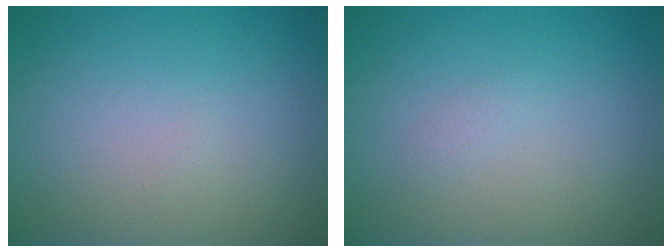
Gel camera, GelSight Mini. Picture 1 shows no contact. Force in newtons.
{"total": 0.6, "press": 0.6, "slide": 0.0}